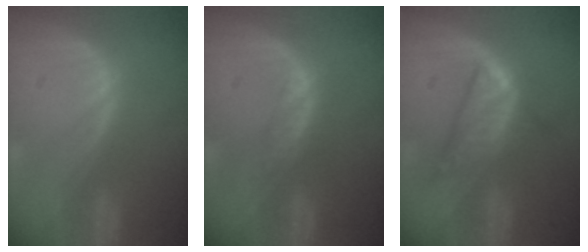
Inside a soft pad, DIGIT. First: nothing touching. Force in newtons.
{"total": 1.8, "press": 1.8, "slide": 0.1}
{"total": 6.0, "press": 5.7, "slide": 2.1}